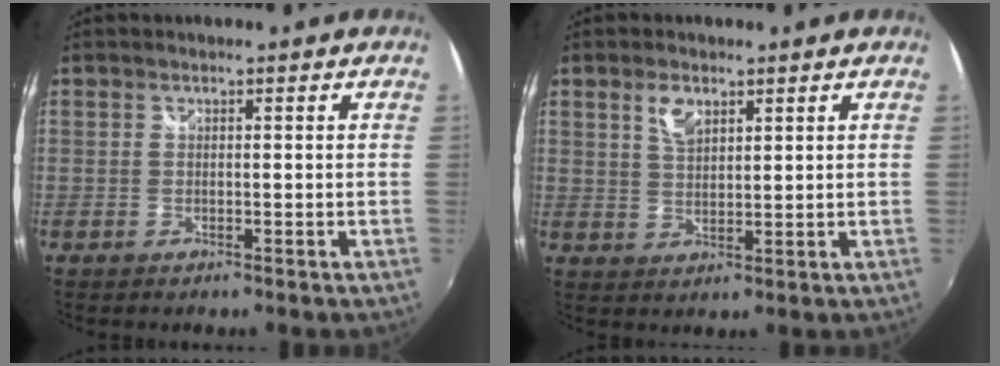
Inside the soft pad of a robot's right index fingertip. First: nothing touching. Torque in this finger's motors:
{"motor_torque": [0.12, -0.03, 0.11, 0.05]}